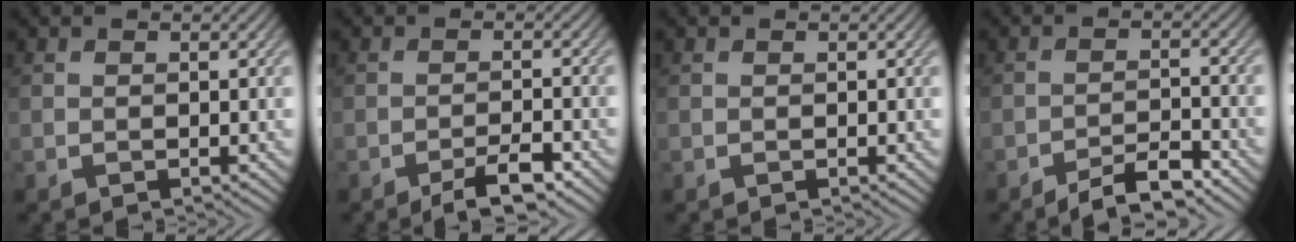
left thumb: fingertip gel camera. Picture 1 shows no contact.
{"total": 4.1, "force": [-2.8, 0.7, 2.9], "torque": [-0.048, 0.007, -0.047]}
{"total": 0.0}
{"total": 4.8, "force": [-3.8, 0.9, 2.7], "torque": [-0.044, 0.007, -0.066]}